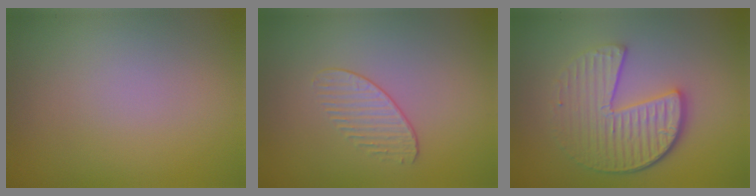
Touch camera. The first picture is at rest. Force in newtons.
{"total": 1.3, "press": 0.7, "slide": 1.1}
{"total": 5.4, "press": 4.1, "slide": 3.6}